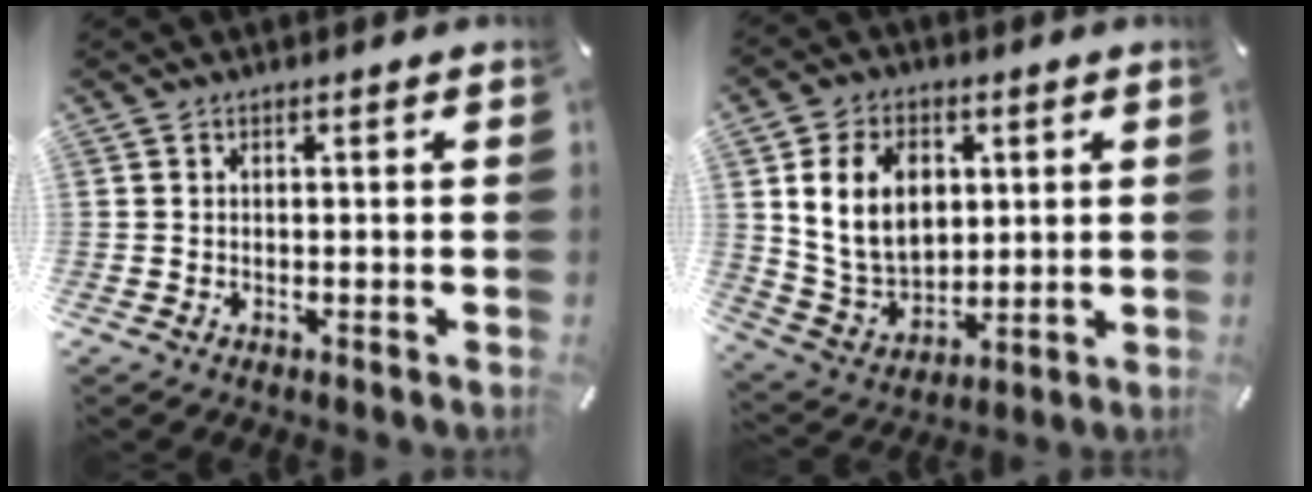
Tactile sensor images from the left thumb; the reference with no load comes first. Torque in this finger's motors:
{"motor_torque": [2.02, 2.99, 1.48, 0.08, 0.24]}